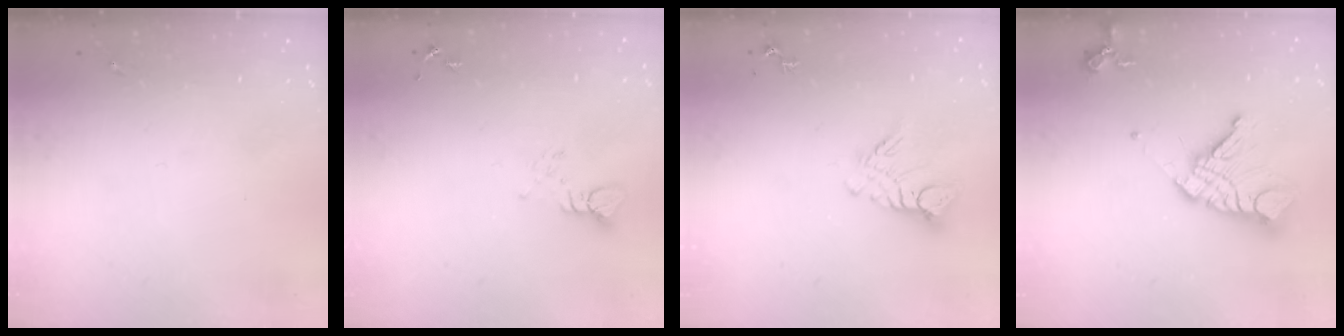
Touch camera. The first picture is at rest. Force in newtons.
{"total": 4.0, "press": 4.0, "slide": 0.1}
{"total": 10.2, "press": 10.1, "slide": 0.8}
{"total": 16.4, "press": 16.3, "slide": 2.1}